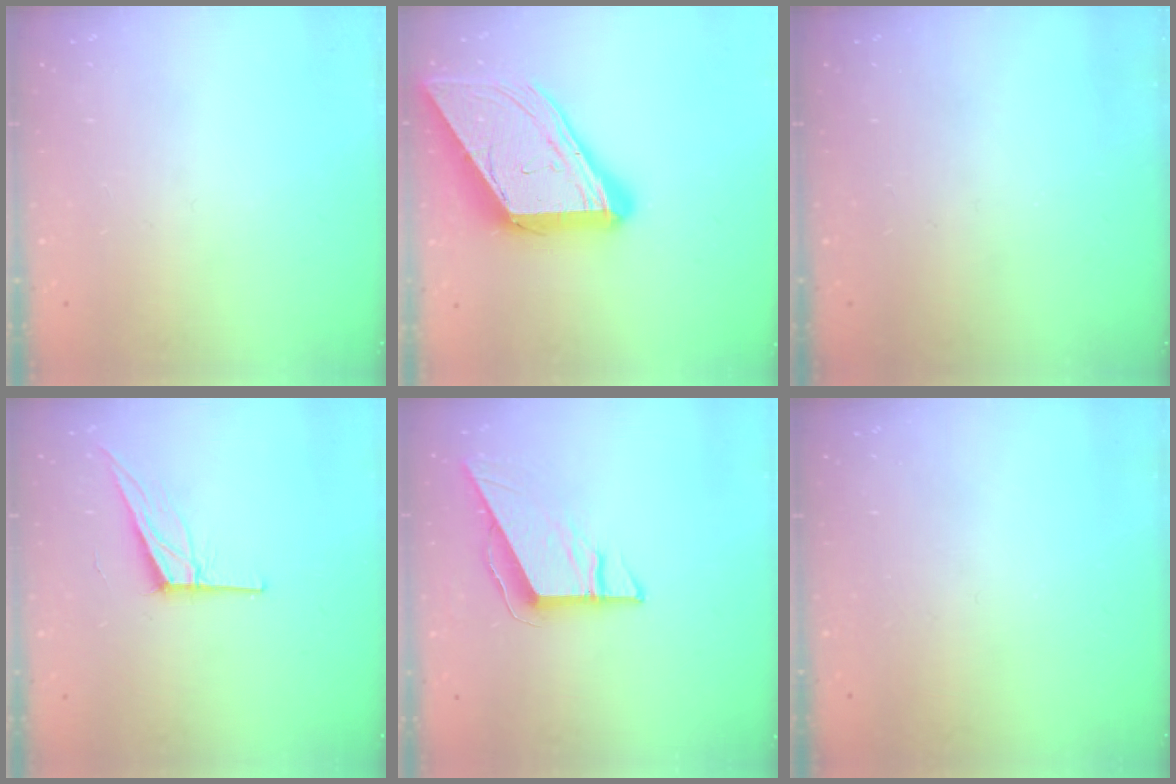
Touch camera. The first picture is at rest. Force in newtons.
{"total": 19.0, "press": 18.8, "slide": 2.1}
{"total": 0.0}
{"total": 10.8, "press": 10.4, "slide": 2.7}
{"total": 9.0, "press": 9.0, "slide": 0.4}
{"total": 0.0}